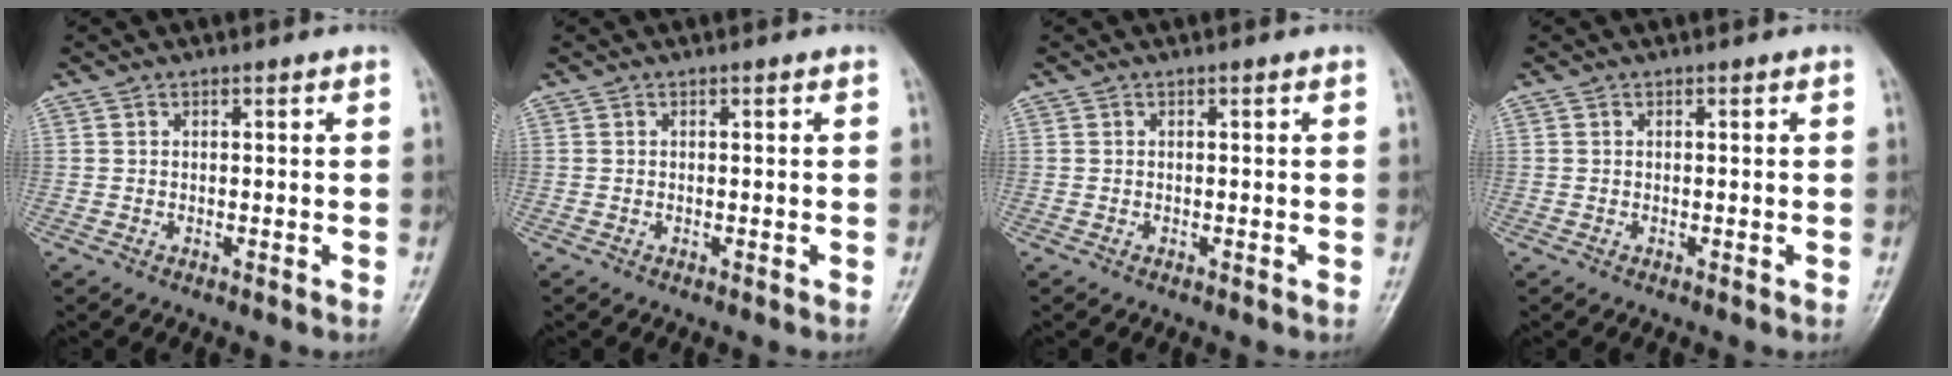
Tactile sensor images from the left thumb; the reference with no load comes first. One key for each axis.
{"total": 0.0}
{"total": 0.0}
{"total": 0.0}